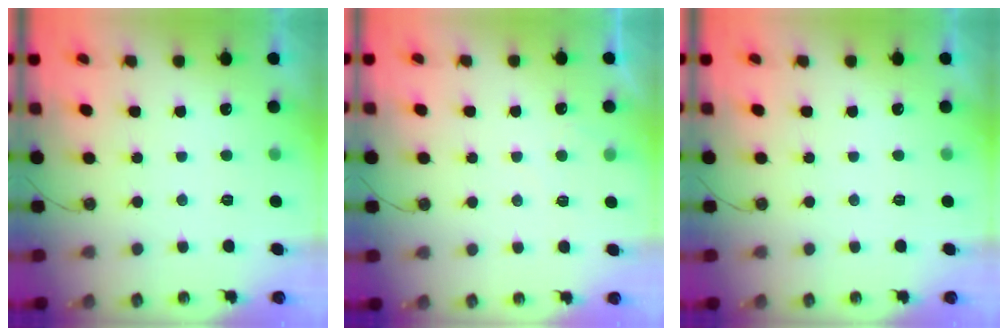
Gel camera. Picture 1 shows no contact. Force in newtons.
{"total": 3.6, "press": 3.5, "slide": 0.4}
{"total": 0.0}